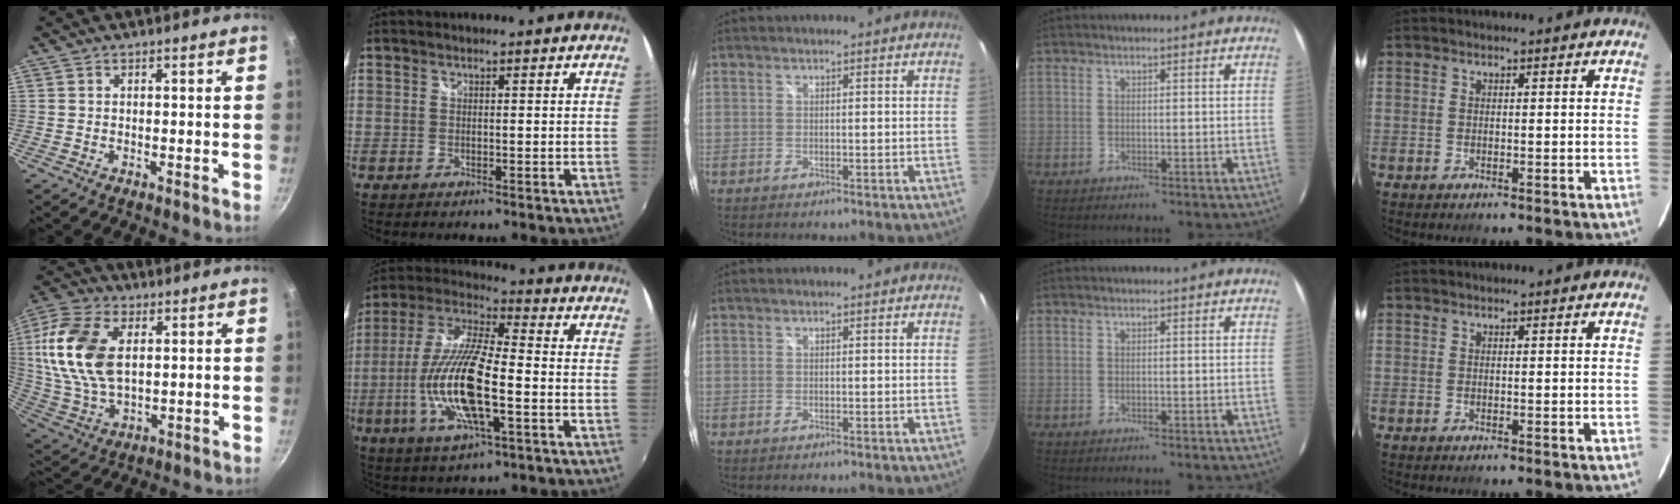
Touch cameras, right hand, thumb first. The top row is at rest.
{"thumb": {"total": 16.9, "force": [3.5, 10.2, 13.0], "torque": [-0.250, -0.005, 0.069]}, "index": {"total": 18.0, "force": [-4.5, 4.9, 16.7], "torque": [-0.337, -0.013, -0.088]}}